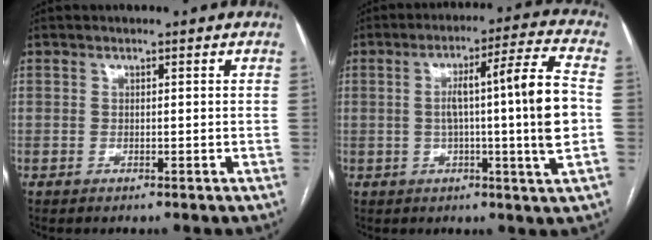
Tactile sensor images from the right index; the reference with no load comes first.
{"total": 13.8, "force": [-0.6, -1.3, 13.8], "torque": [-0.221, 0.008, -0.015]}